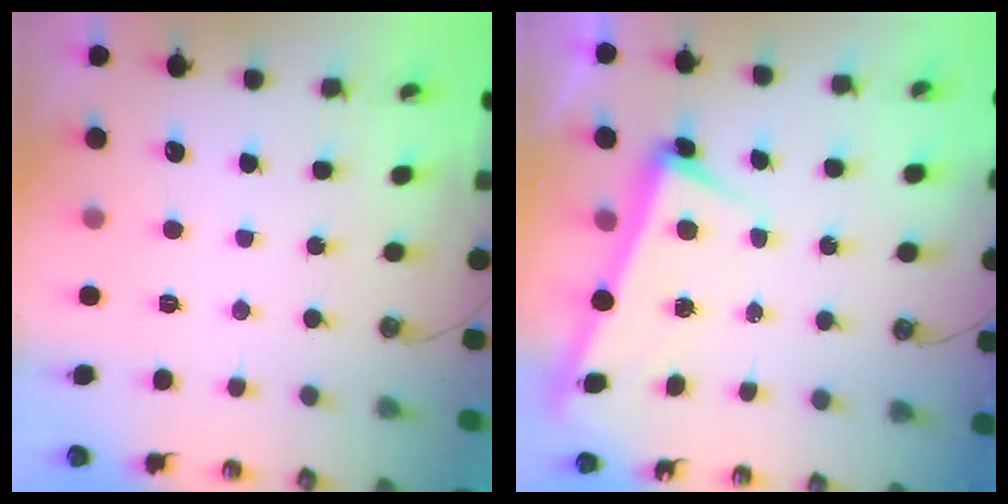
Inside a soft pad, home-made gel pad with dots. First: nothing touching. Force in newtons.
{"total": 3.3, "press": 3.1, "slide": 1.1}